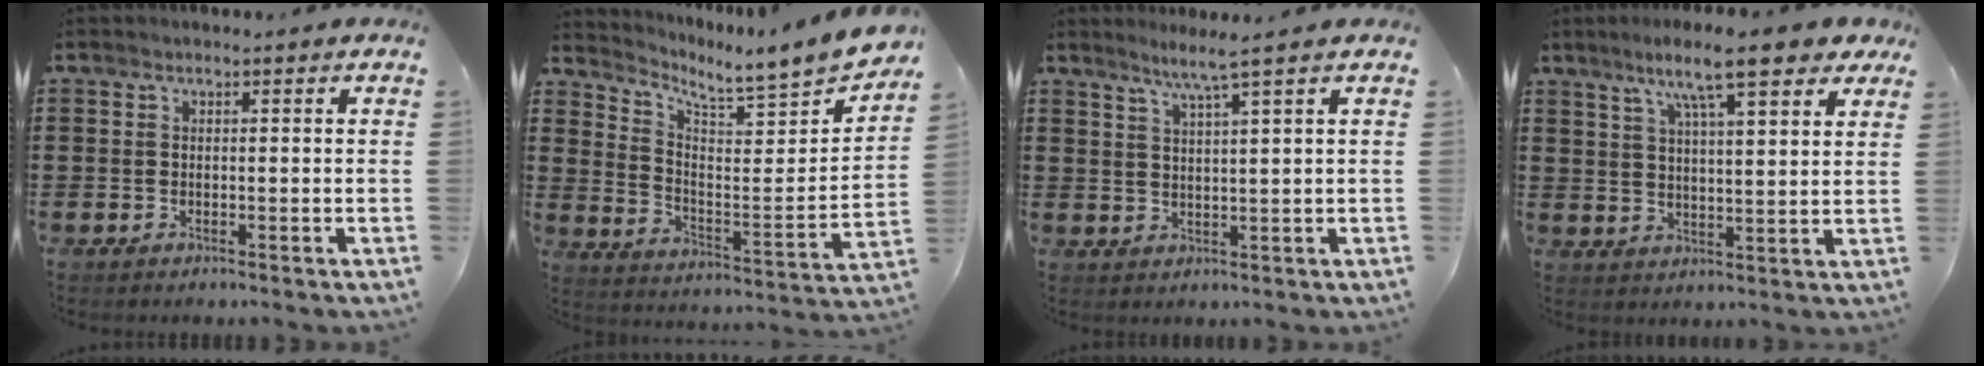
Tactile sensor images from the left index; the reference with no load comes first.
{"total": 4.9, "force": [4.7, 0.1, 1.4], "torque": [-0.046, -0.049, 0.071]}
{"total": 3.5, "force": [2.5, -0.9, 2.3], "torque": [-0.052, -0.006, 0.040]}
{"total": 10.1, "force": [7.2, 1.3, 7.0], "torque": [-0.130, -0.014, 0.119]}